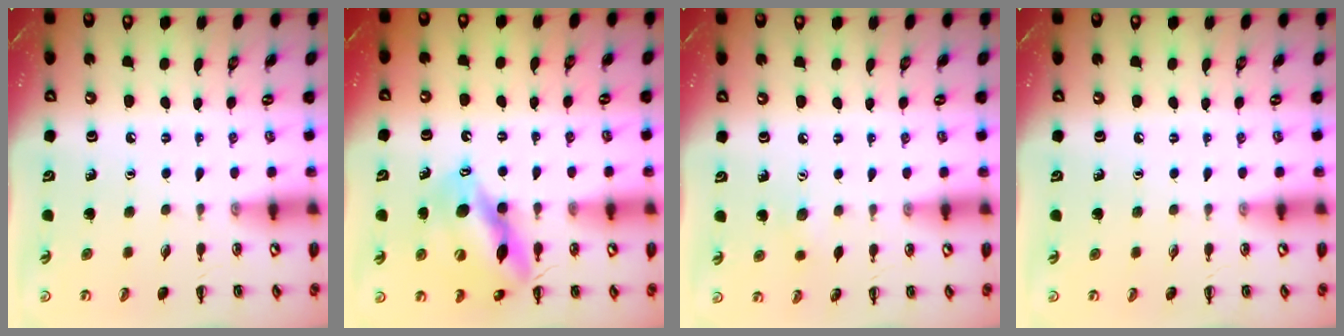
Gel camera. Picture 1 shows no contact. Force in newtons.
{"total": 12.8, "press": 12.2, "slide": 3.8}
{"total": 2.8, "press": 2.8, "slide": 0.7}
{"total": 0.0}